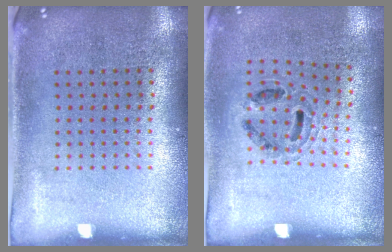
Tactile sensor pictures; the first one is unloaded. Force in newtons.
{"total": 0.8, "press": 0.8, "slide": 0.3}